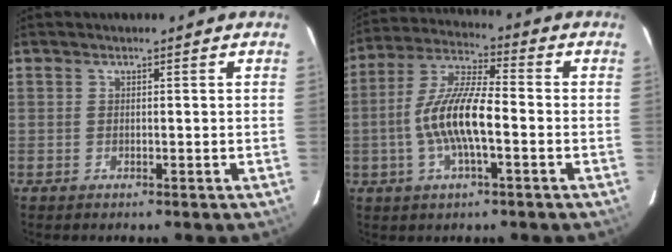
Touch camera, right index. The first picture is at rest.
{"total": 12.3, "force": [-2.7, 3.2, 11.5], "torque": [-0.237, 0.006, -0.055]}